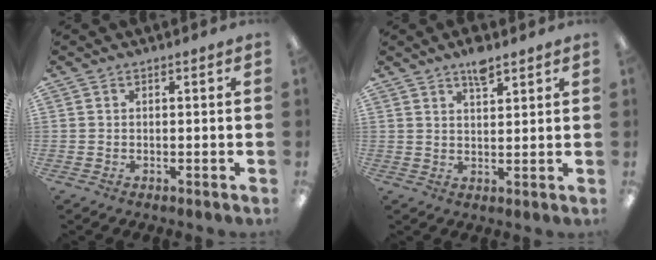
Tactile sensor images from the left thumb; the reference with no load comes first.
{"total": 5.1, "force": [3.8, 1.7, 2.9], "torque": [-0.039, -0.018, 0.064]}